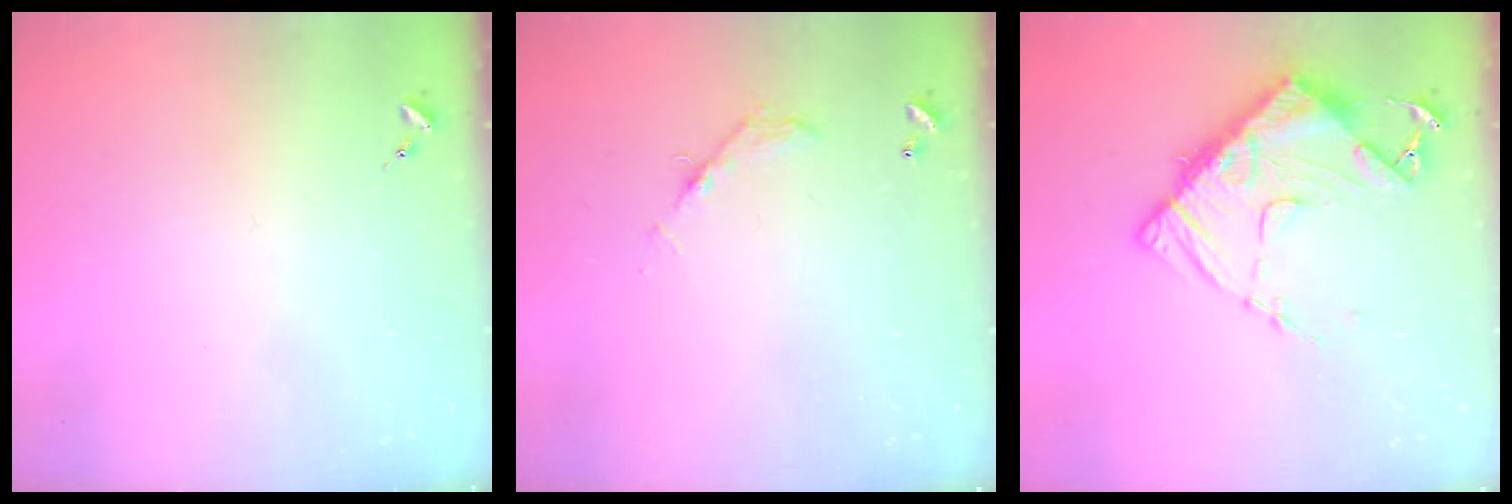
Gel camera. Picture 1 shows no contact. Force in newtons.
{"total": 6.2, "press": 6.2, "slide": 0.4}
{"total": 13.3, "press": 13.2, "slide": 1.3}